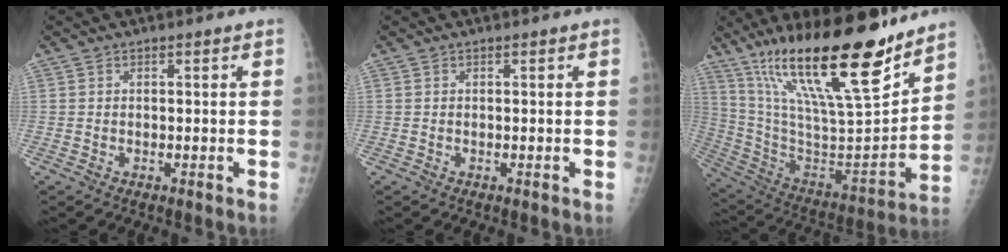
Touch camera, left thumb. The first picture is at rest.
{"total": 0.0}
{"total": 28.4, "force": [19.2, 6.2, 20.0], "torque": [-0.320, -0.082, 0.336]}